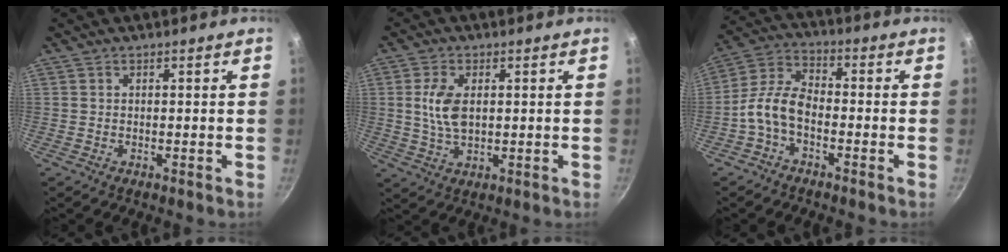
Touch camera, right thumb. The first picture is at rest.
{"total": 6.9, "force": [1.0, 3.9, 5.7], "torque": [-0.108, -0.004, 0.021]}
{"total": 8.1, "force": [-3.0, 4.5, 6.0], "torque": [-0.120, 0.042, -0.074]}